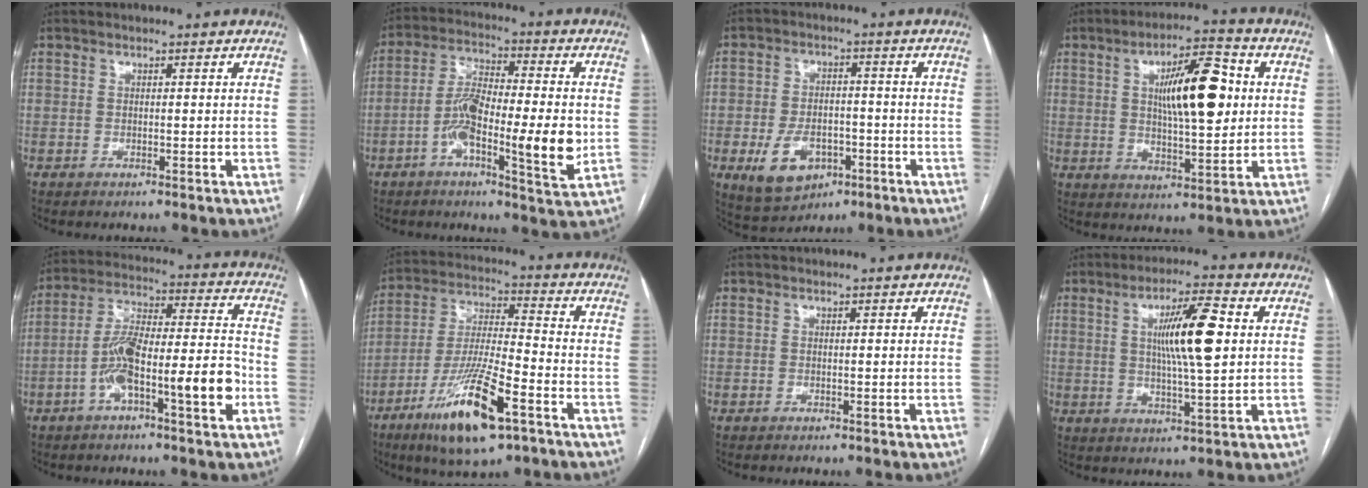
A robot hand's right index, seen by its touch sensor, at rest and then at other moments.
{"total": 13.3, "force": [-2.8, 2.7, 12.8], "torque": [-0.223, 0.005, -0.051]}
{"total": 8.9, "force": [-3.6, 5.9, 5.6], "torque": [-0.108, 0.001, -0.049]}
{"total": 13.0, "force": [2.6, 3.3, 12.3], "torque": [-0.201, 0.014, 0.040]}
{"total": 14.3, "force": [-4.9, 2.5, 13.2], "torque": [-0.231, 0.026, -0.079]}
{"total": 16.1, "force": [-8.5, 2.7, 13.4], "torque": [-0.264, -0.026, -0.148]}
{"total": 0.0}
{"total": 10.7, "force": [2.1, 0.9, 10.4], "torque": [-0.180, 0.002, 0.035]}